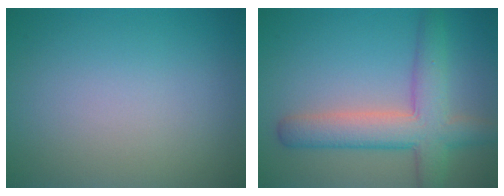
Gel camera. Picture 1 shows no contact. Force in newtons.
{"total": 6.2, "press": 6.2, "slide": 0.2}